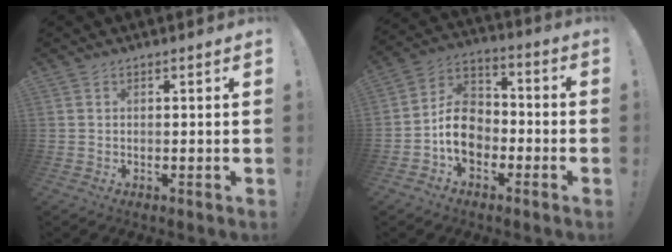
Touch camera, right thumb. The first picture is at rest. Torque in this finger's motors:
{"motor_torque": [1.82, 2.15, 0.90, -1.10, 0.08]}